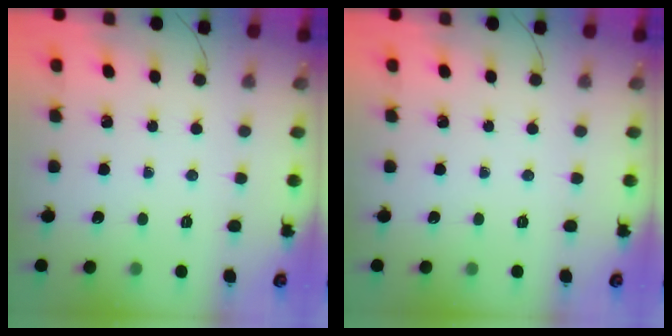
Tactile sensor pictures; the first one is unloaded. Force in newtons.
{"total": 0.0}